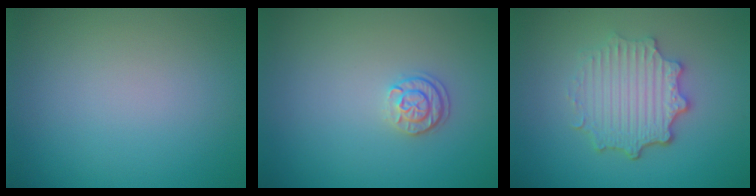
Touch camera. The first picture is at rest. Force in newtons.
{"total": 1.7, "press": 1.6, "slide": 0.7}
{"total": 5.0, "press": 3.9, "slide": 3.2}